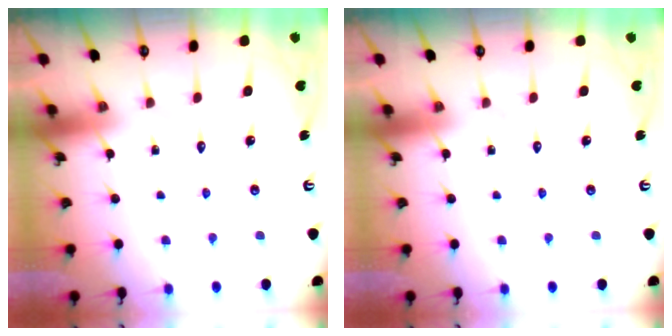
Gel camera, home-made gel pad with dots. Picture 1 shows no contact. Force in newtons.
{"total": 0.0}